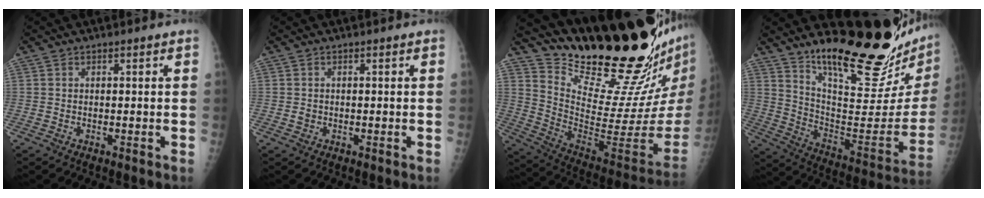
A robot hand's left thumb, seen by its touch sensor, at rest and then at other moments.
{"total": 0.9, "force": [-0.1, 0.8, 0.4], "torque": [-0.004, 0.001, 0.000]}
{"total": 28.3, "force": [23.3, 3.7, 15.6], "torque": [-0.214, -0.179, 0.356]}
{"total": 28.0, "force": [22.5, 4.9, 15.9], "torque": [-0.210, -0.175, 0.328]}